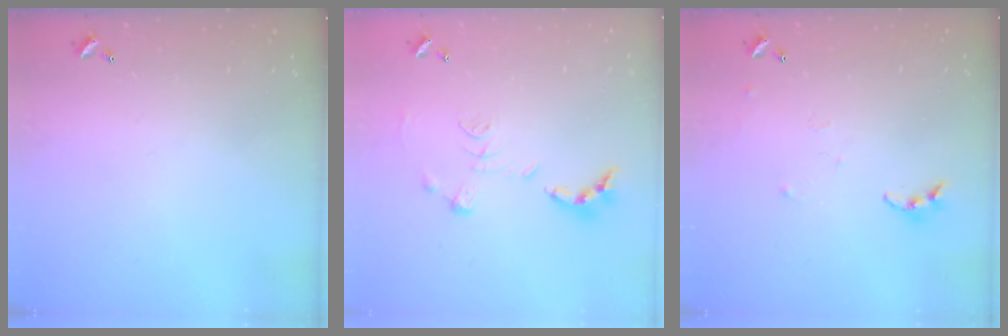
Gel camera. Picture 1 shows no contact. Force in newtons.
{"total": 1.1, "press": 1.0, "slide": 0.4}
{"total": 5.7, "press": 5.6, "slide": 0.6}